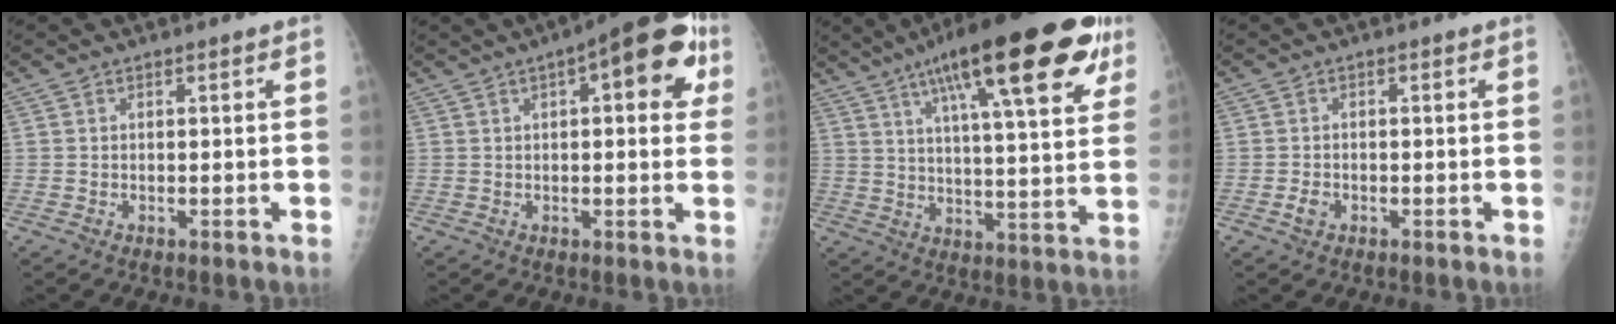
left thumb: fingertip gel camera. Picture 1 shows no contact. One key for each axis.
{"total": 13.3, "fx": 4.5, "fy": 5.1, "fz": 11.4, "tx": -0.109, "ty": 0.013, "tz": 0.045}
{"total": 25.6, "fx": 13.4, "fy": 6.3, "fz": 20.9, "tx": -0.299, "ty": -0.012, "tz": 0.198}
{"total": 1.8, "fx": -0.8, "fy": 1.3, "fz": 0.9, "tx": -0.015, "ty": 0.002, "tz": -0.015}